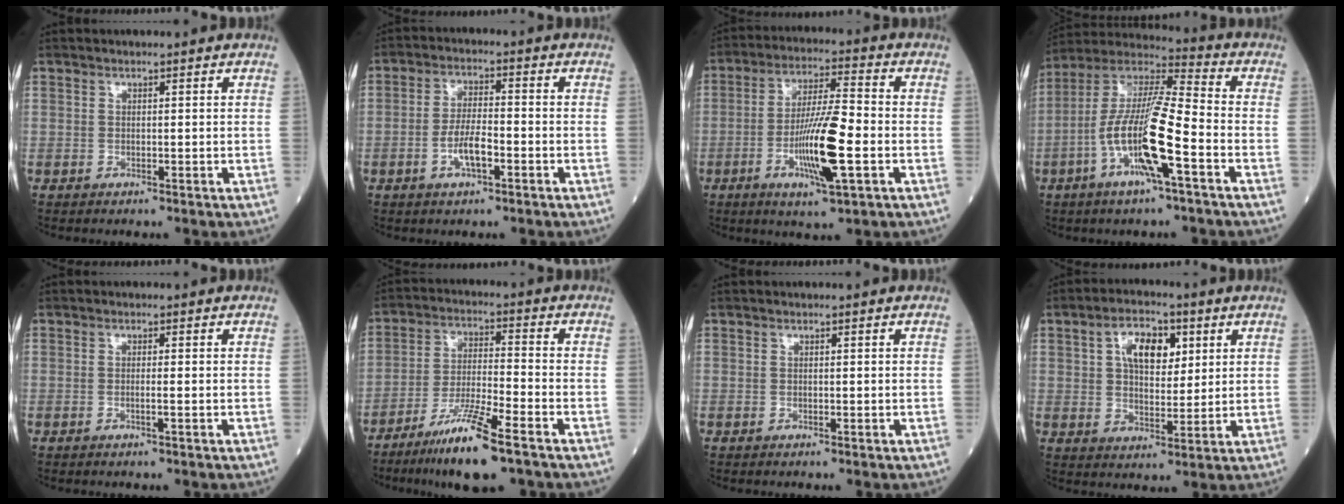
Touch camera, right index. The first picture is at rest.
{"total": 5.4, "force": [-2.1, 1.3, 4.8], "torque": [-0.099, 0.004, -0.041]}
{"total": 11.6, "force": [-3.4, 1.0, 11.0], "torque": [-0.209, -0.009, -0.062]}
{"total": 14.6, "force": [-4.9, 1.2, 13.7], "torque": [-0.276, 0.002, -0.098]}
{"total": 0.9, "force": [-0.4, -0.3, 0.7], "torque": [-0.014, 0.001, -0.009]}
{"total": 11.0, "force": [-7.2, 0.6, 8.3], "torque": [-0.163, -0.029, -0.131]}
{"total": 0.0}
{"total": 7.8, "force": [2.8, 4.0, 6.0], "torque": [-0.109, 0.014, 0.048]}